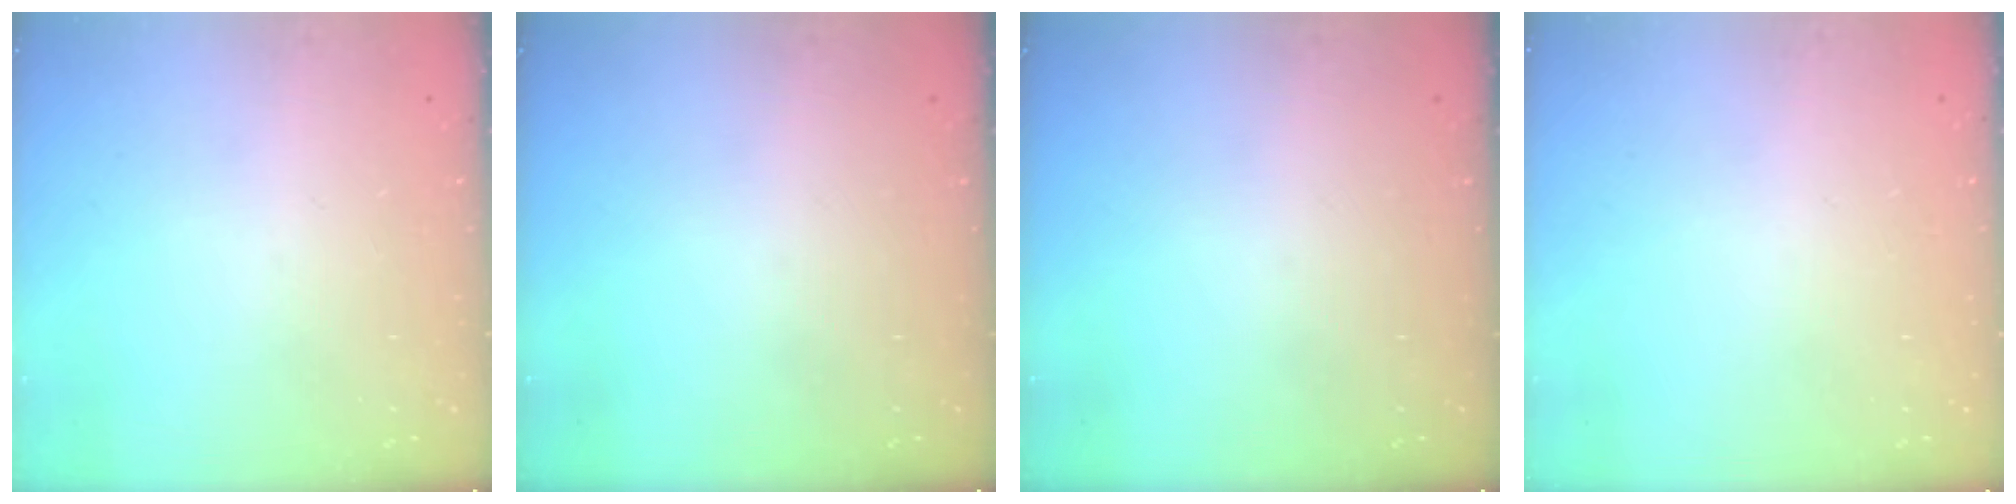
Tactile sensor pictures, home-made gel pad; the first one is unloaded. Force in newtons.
{"total": 0.0}
{"total": 0.0}
{"total": 2.6, "press": 2.6, "slide": 0.2}